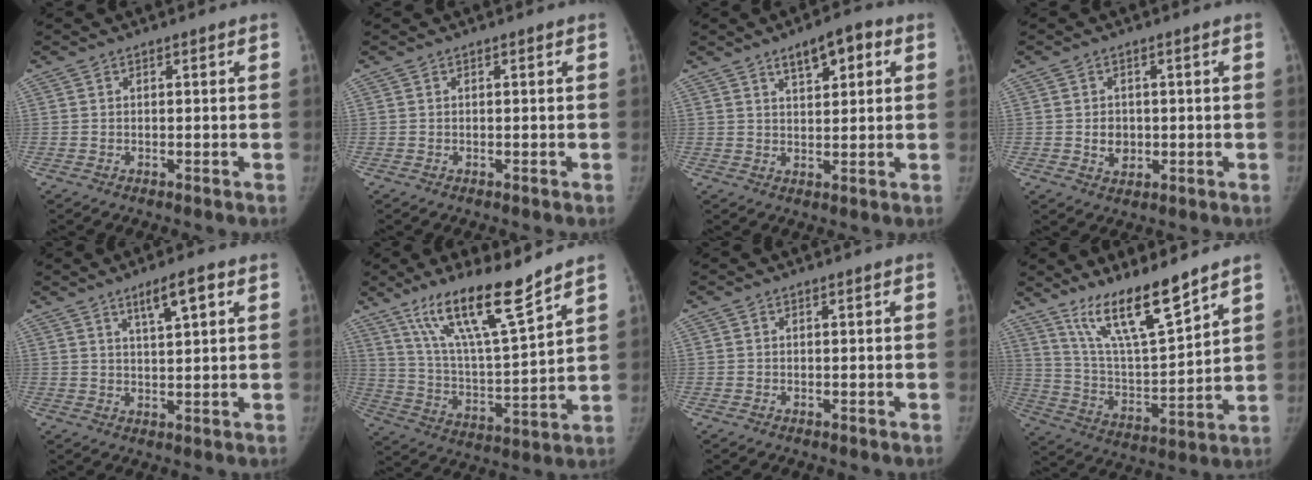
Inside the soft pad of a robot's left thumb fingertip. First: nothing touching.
{"total": 0.0}
{"total": 6.7, "force": [3.4, 2.8, 5.0], "torque": [-0.056, -0.009, 0.048]}
{"total": 3.7, "force": [-0.1, 3.0, 2.1], "torque": [-0.020, -0.001, 0.005]}
{"total": 5.6, "force": [3.0, 1.1, 4.6], "torque": [-0.071, -0.011, 0.051]}
{"total": 16.5, "force": [11.9, 2.2, 11.3], "torque": [-0.183, -0.068, 0.222]}
{"total": 0.0}
{"total": 15.2, "force": [11.4, 2.7, 9.7], "torque": [-0.149, -0.072, 0.218]}